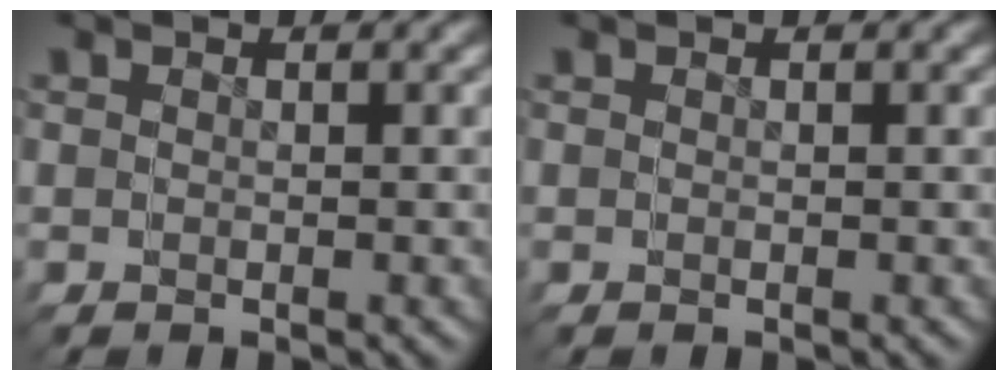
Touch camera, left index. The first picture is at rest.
{"total": 0.0}